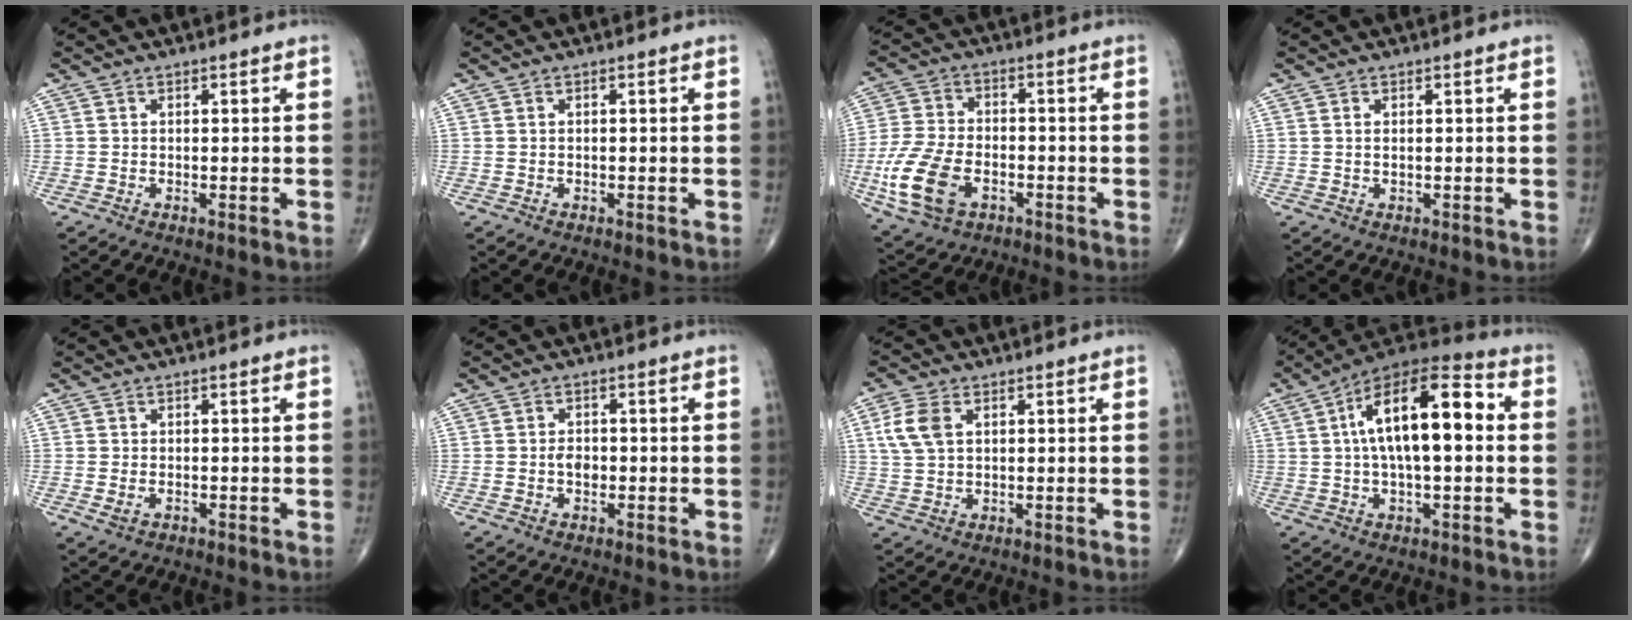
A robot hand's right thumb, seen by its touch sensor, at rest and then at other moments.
{"total": 0.0}
{"total": 13.2, "force": [-4.6, 8.2, 9.3], "torque": [-0.193, 0.008, -0.087]}
{"total": 0.5, "force": [0.2, 0.2, 0.5], "torque": [-0.012, 0.000, 0.005]}
{"total": 1.5, "force": [-0.4, 1.0, 1.0], "torque": [-0.022, -0.004, -0.007]}
{"total": 2.4, "force": [-0.5, 1.7, 1.7], "torque": [-0.019, 0.004, -0.010]}
{"total": 6.3, "force": [1.9, 3.9, 4.4], "torque": [-0.096, 0.004, 0.040]}
{"total": 18.0, "force": [2.2, 7.4, 16.2], "torque": [-0.259, 0.035, 0.028]}